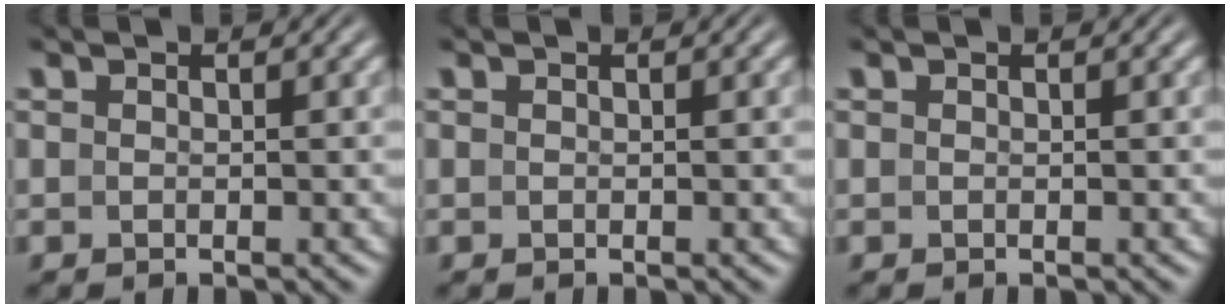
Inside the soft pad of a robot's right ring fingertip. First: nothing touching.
{"total": 0.0}
{"total": 0.0}